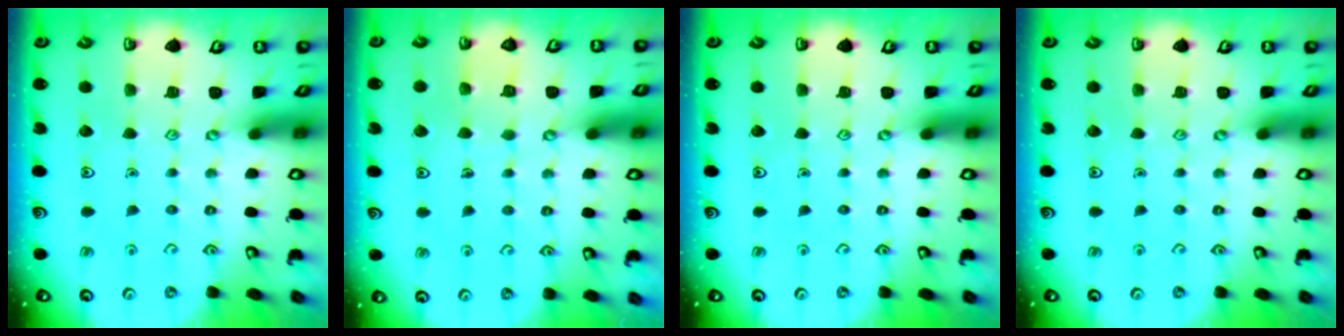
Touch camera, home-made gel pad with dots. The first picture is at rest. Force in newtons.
{"total": 3.0, "press": 3.0, "slide": 0.2}
{"total": 0.0}
{"total": 0.0}